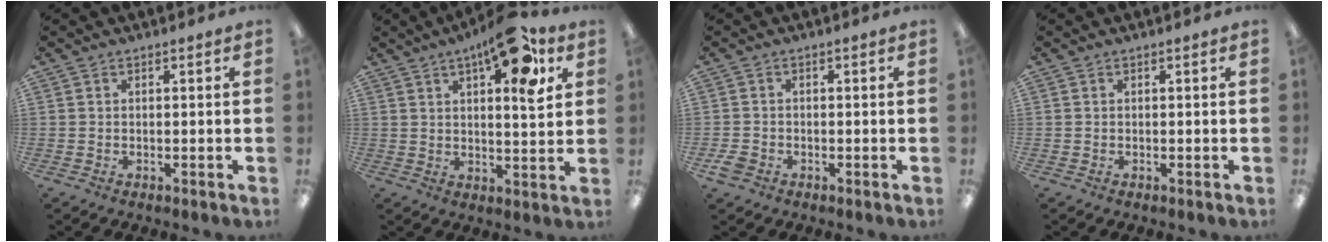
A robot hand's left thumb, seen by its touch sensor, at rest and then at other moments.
{"total": 14.1, "force": [8.0, 4.5, 10.8], "torque": [-0.139, -0.046, 0.122]}
{"total": 2.7, "force": [-1.8, 1.9, 0.8], "torque": [-0.016, 0.003, -0.035]}
{"total": 0.0}